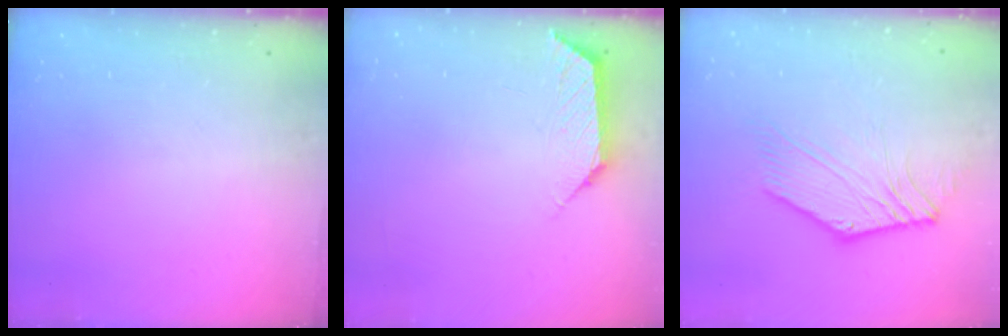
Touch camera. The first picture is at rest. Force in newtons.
{"total": 2.8, "press": 2.8, "slide": 0.3}
{"total": 6.2, "press": 6.1, "slide": 1.1}